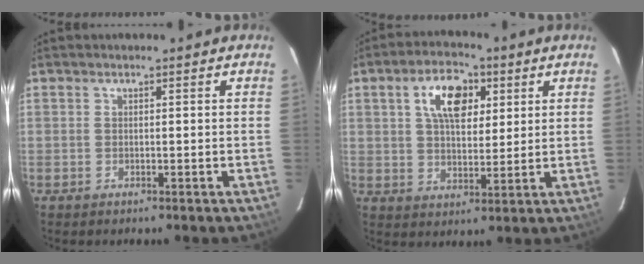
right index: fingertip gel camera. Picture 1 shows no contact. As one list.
[{"total": 9.8, "force": [3.7, 5.3, 7.3], "torque": [-0.128, 0.024, 0.065]}]